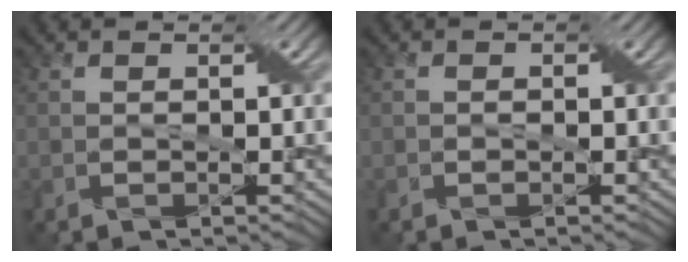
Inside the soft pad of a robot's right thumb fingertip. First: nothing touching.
{"total": 0.5, "force": [-0.2, 0.4, 0.2], "torque": [-0.003, -0.001, -0.004]}